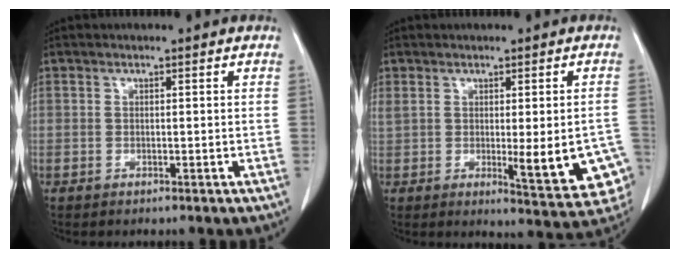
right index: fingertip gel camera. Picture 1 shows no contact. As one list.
[{"total": 11.3, "force": [-1.7, 3.0, 10.8], "torque": [-0.125, -0.007, -0.008]}]